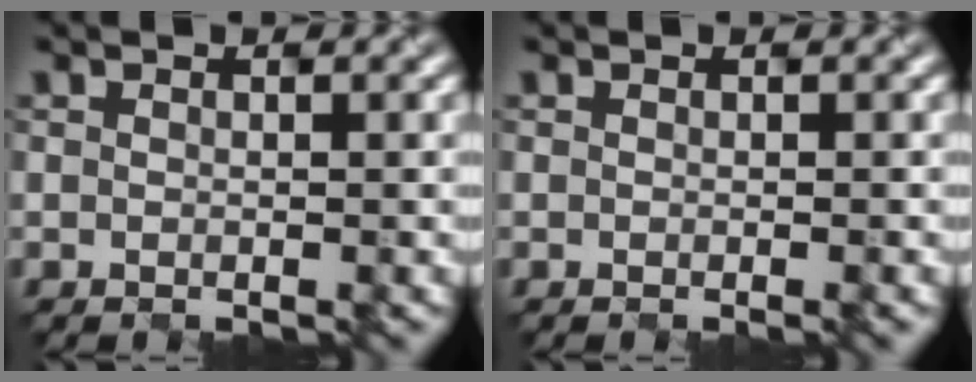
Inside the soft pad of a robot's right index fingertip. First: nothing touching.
{"total": 0.6, "force": [-0.2, 0.2, 0.5], "torque": [-0.004, 0.000, -0.005]}